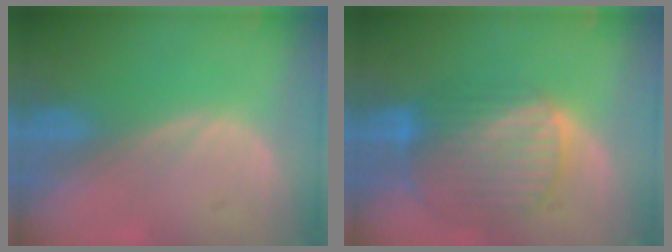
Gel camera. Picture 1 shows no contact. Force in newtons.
{"total": 10.4, "press": 8.7, "slide": 5.6}